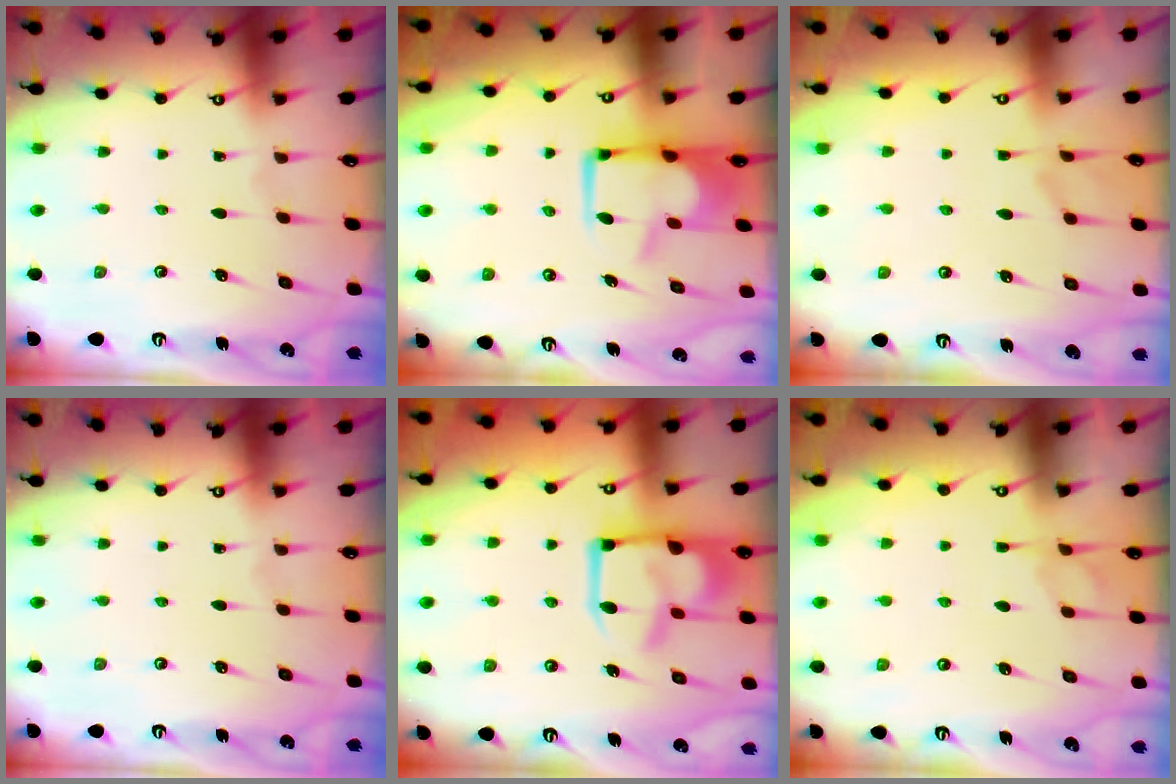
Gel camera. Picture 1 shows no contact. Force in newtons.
{"total": 2.6, "press": 2.3, "slide": 1.2}
{"total": 2.1, "press": 1.9, "slide": 1.0}
{"total": 0.0}
{"total": 9.4, "press": 9.4, "slide": 1.3}
{"total": 2.6, "press": 2.3, "slide": 1.2}